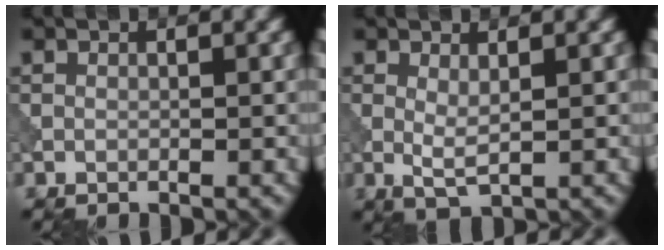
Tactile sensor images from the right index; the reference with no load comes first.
{"total": 1.8, "force": [0.4, 0.4, 1.8], "torque": [-0.039, -0.005, 0.009]}